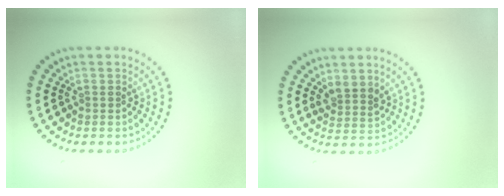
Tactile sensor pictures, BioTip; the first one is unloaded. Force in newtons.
{"total": 2.0, "press": 1.6, "slide": 1.2}